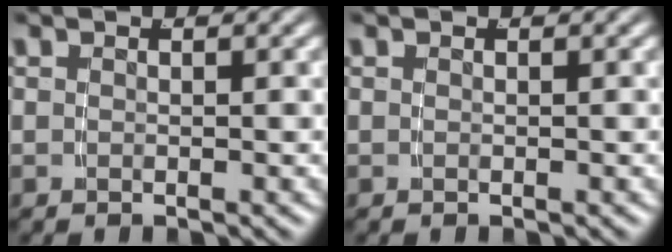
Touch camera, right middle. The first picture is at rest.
{"total": 0.0}